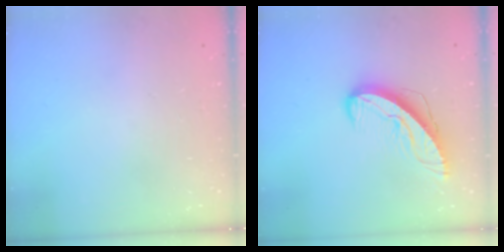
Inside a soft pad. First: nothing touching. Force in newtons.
{"total": 10.0, "press": 10.0, "slide": 1.1}